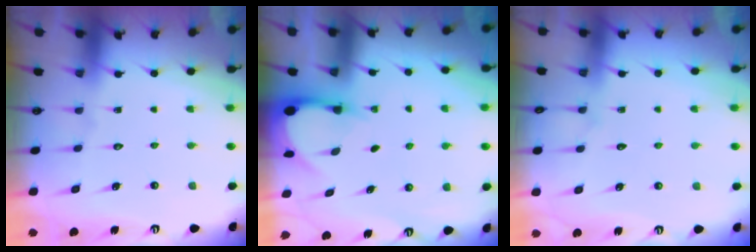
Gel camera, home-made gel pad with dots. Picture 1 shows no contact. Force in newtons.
{"total": 3.3, "press": 3.3, "slide": 0.2}
{"total": 2.9, "press": 2.9, "slide": 0.4}